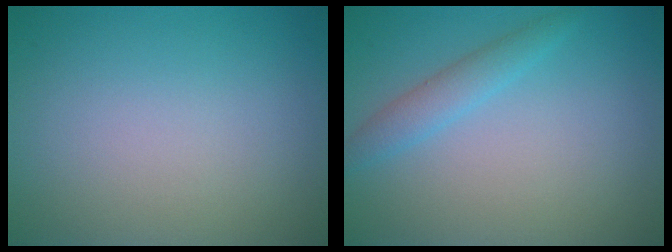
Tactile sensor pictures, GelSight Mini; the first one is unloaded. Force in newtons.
{"total": 2.0, "press": 2.0, "slide": 0.2}